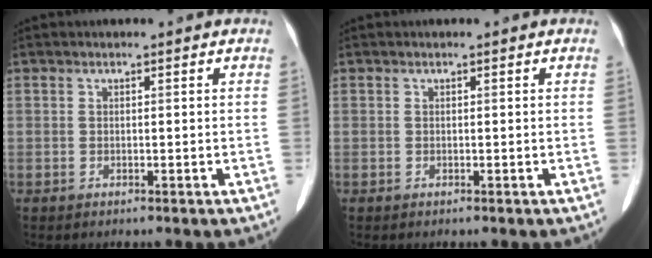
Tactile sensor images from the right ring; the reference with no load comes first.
{"total": 0.0}